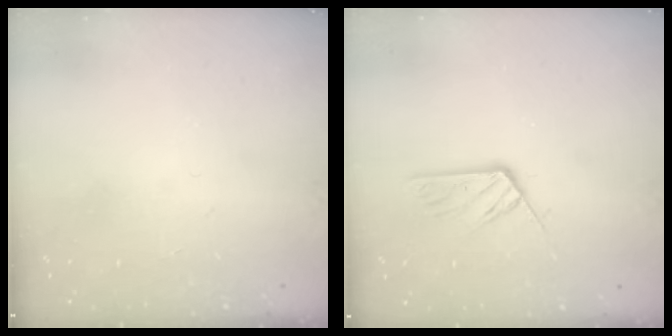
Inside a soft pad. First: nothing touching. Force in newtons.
{"total": 6.6, "press": 6.6, "slide": 0.4}